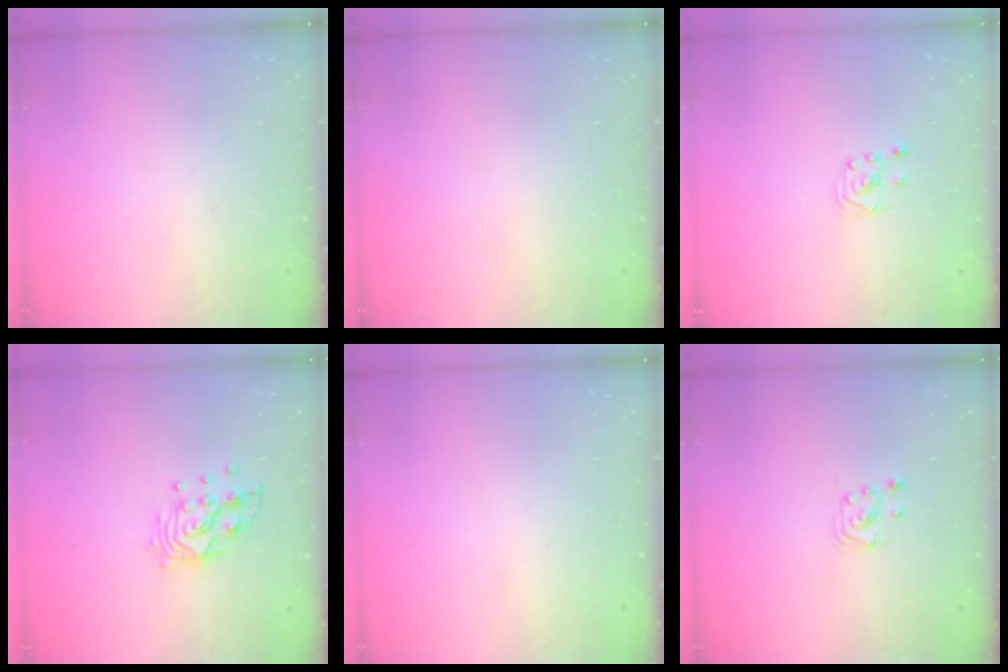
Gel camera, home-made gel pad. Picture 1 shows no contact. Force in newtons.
{"total": 0.0}
{"total": 1.7, "press": 1.6, "slide": 0.1}
{"total": 11.1, "press": 11.1, "slide": 1.4}
{"total": 0.0}
{"total": 2.7, "press": 2.7, "slide": 0.2}